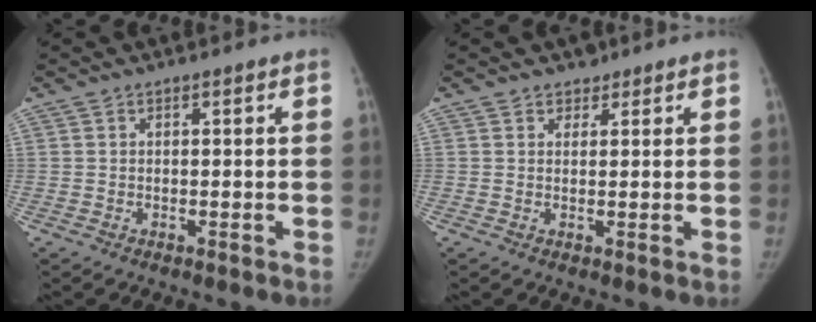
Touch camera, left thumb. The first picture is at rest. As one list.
[{"total": 1.7, "force": [1.3, 1.1, -0.1], "torque": [0.014, -0.006, 0.016]}]